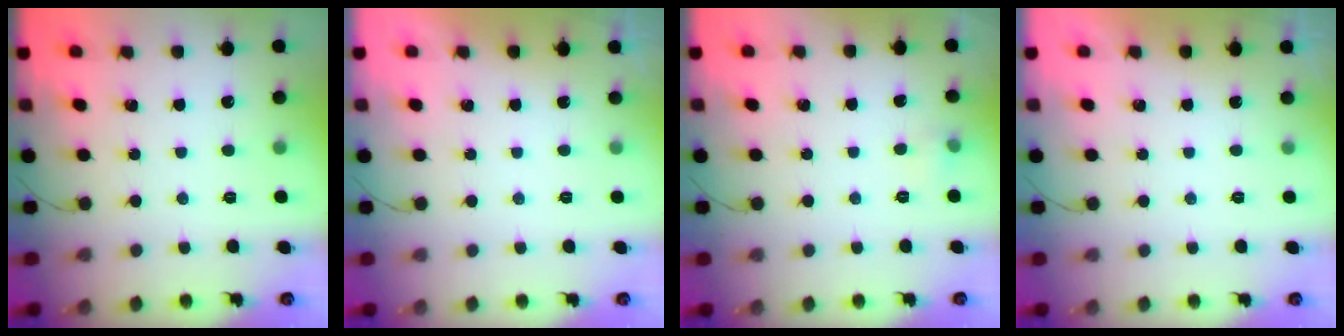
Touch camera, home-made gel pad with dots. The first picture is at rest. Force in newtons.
{"total": 0.0}
{"total": 3.8, "press": 3.4, "slide": 1.6}
{"total": 0.0}